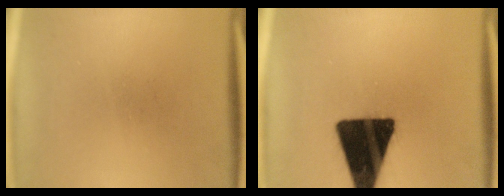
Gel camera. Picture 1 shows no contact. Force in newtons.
{"total": 19.4}